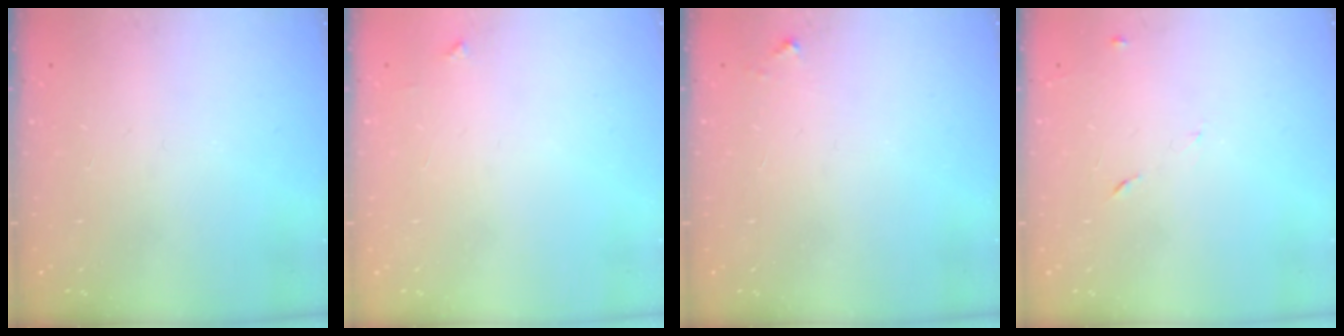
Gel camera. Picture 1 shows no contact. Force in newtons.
{"total": 3.3, "press": 3.3, "slide": 0.4}
{"total": 2.8, "press": 2.8, "slide": 0.2}
{"total": 6.7, "press": 6.7, "slide": 0.8}